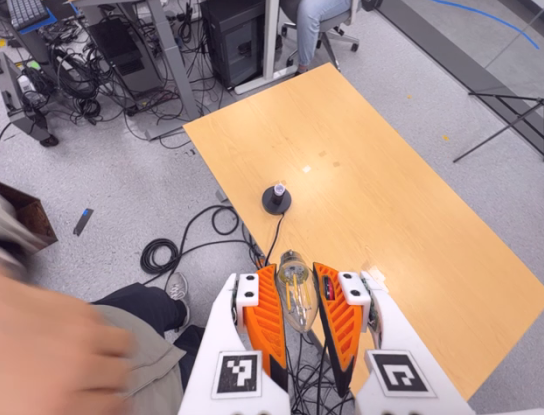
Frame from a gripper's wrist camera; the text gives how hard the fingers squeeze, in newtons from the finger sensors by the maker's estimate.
{"total": 21.3, "left": 24.0, "right": 18.6}